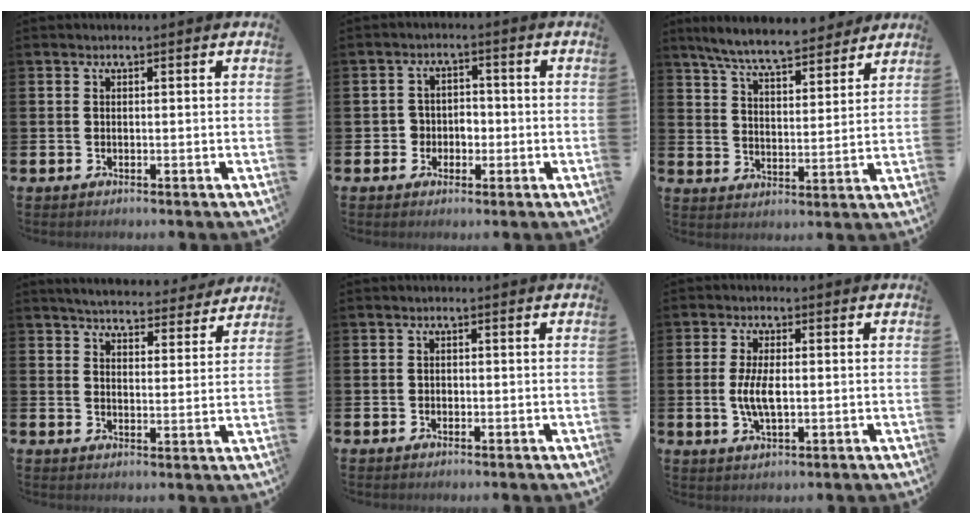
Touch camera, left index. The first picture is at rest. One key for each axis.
{"total": 2.9, "fx": -0.9, "fy": 2.7, "fz": 0.5, "tx": -0.021, "ty": 0.008, "tz": -0.025}
{"total": 7.7, "fx": 7.2, "fy": 1.0, "fz": 2.5, "tx": -0.081, "ty": -0.038, "tz": 0.129}
{"total": 5.0, "fx": 4.9, "fy": 0.8, "fz": 0.6, "tx": -0.021, "ty": -0.035, "tz": 0.084}
{"total": 0.7, "fx": -0.2, "fy": 0.6, "fz": 0.2, "tx": -0.005, "ty": 0.005, "tz": -0.006}
{"total": 5.0, "fx": 0.0, "fy": 2.1, "fz": 4.6, "tx": -0.092, "ty": 0.003, "tz": -0.005}